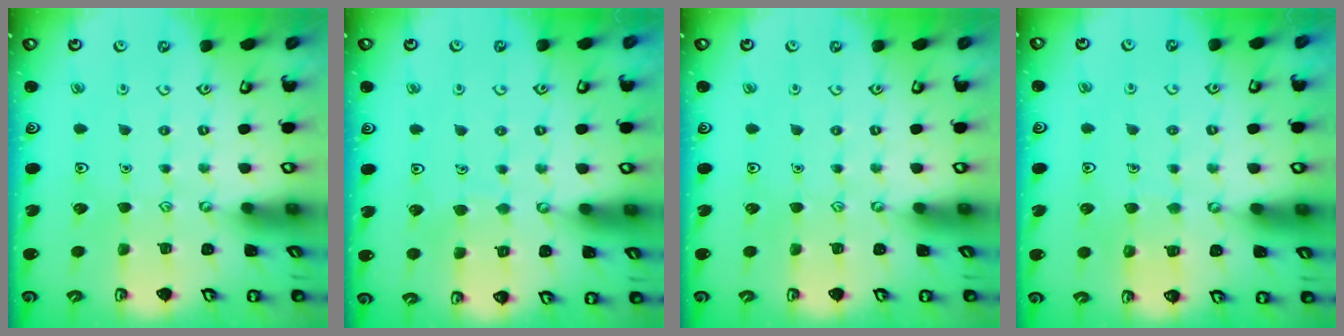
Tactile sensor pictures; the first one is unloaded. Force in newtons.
{"total": 4.4, "press": 4.3, "slide": 0.4}
{"total": 0.0}
{"total": 4.3, "press": 4.3, "slide": 0.4}